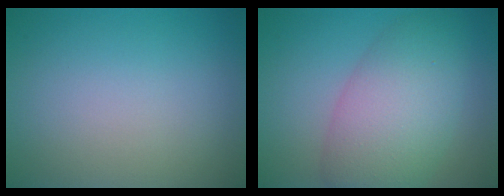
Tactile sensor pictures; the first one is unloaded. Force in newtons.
{"total": 7.7, "press": 7.7, "slide": 0.0}